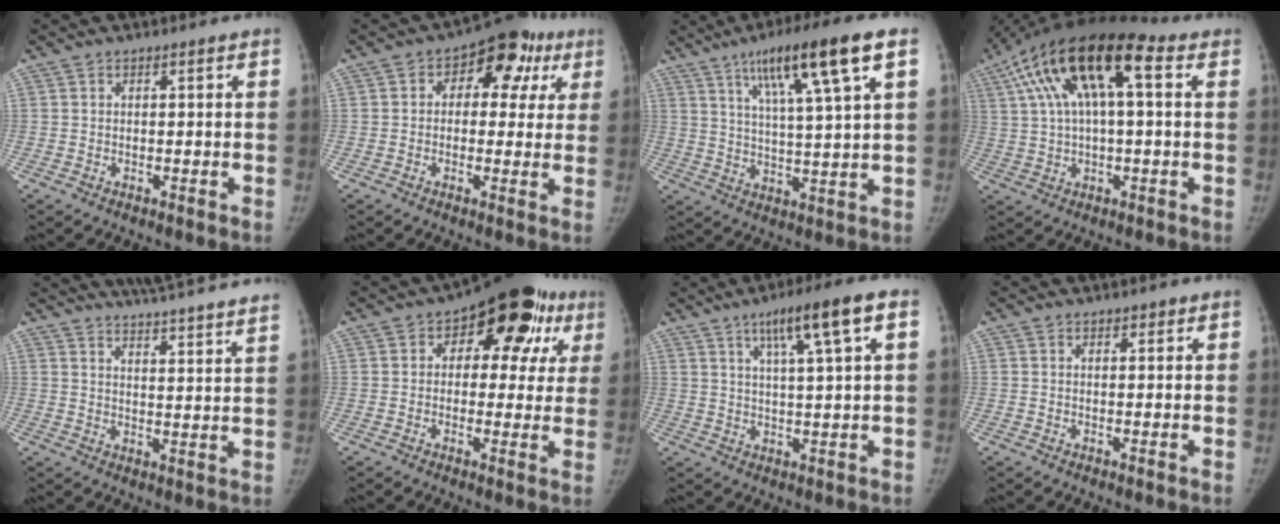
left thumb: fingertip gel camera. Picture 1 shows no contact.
{"total": 12.3, "force": [3.9, 8.1, 8.4], "torque": [-0.052, 0.024, 0.043]}
{"total": 15.4, "force": [7.7, 1.2, 13.3], "torque": [-0.221, -0.014, 0.125]}
{"total": 17.7, "force": [5.8, 6.6, 15.4], "torque": [-0.281, 0.035, 0.091]}
{"total": 22.7, "force": [20.7, 1.9, 9.2], "torque": [-0.122, -0.087, 0.264]}
{"total": 16.5, "force": [6.2, 9.5, 12.0], "torque": [-0.090, 0.010, 0.070]}
{"total": 10.8, "force": [5.1, 0.8, 9.5], "torque": [-0.156, -0.003, 0.081]}
{"total": 1.3, "force": [0.9, 0.6, 0.7], "torque": [-0.002, -0.004, 0.012]}